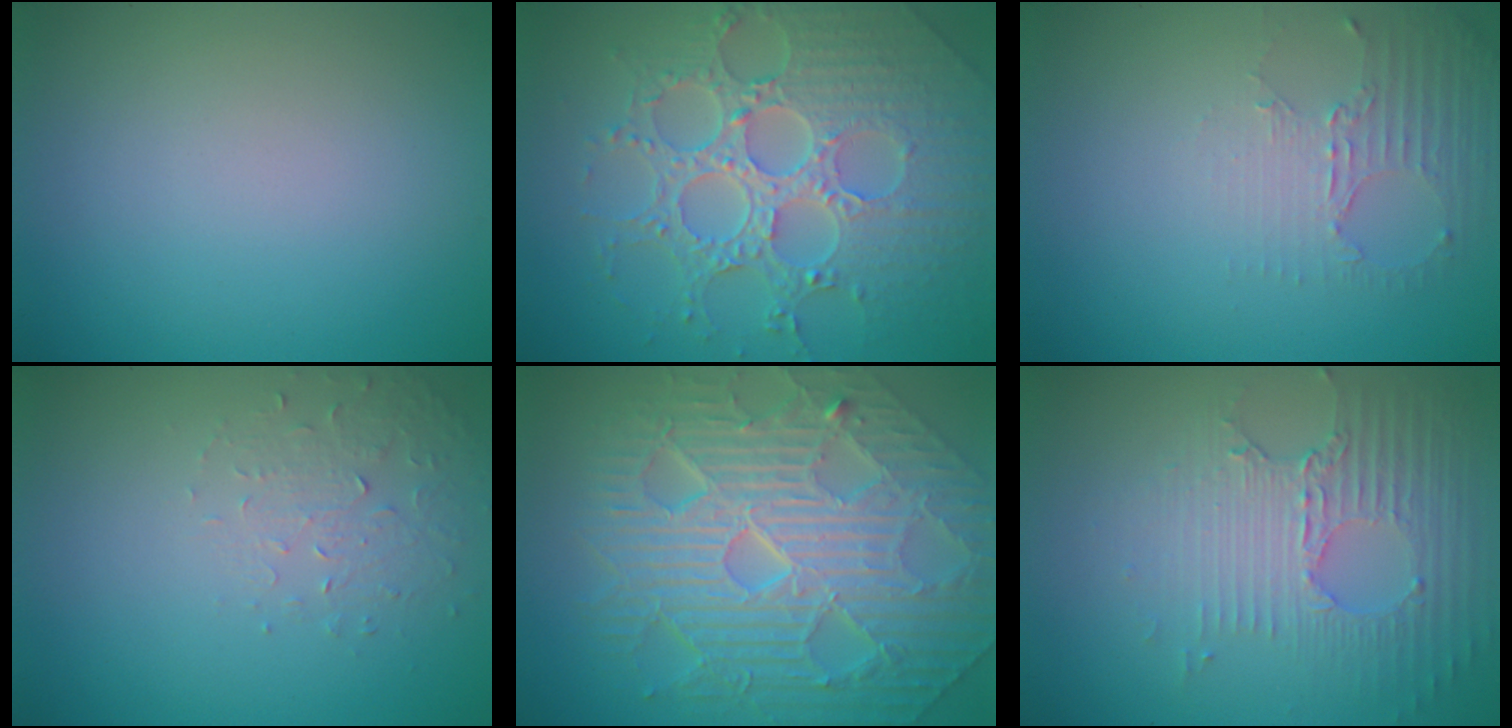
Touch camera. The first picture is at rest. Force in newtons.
{"total": 8.2, "press": 6.0, "slide": 5.6}
{"total": 2.7, "press": 1.9, "slide": 1.9}
{"total": 1.6, "press": 0.9, "slide": 1.3}
{"total": 11.7, "press": 7.8, "slide": 8.8}
{"total": 5.2, "press": 3.4, "slide": 3.9}